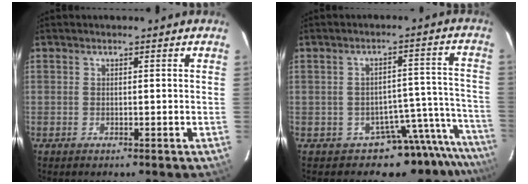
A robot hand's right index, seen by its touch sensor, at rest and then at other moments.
{"total": 12.4, "force": [-12.0, 3.3, -0.3], "torque": [0.047, 0.069, -0.163]}